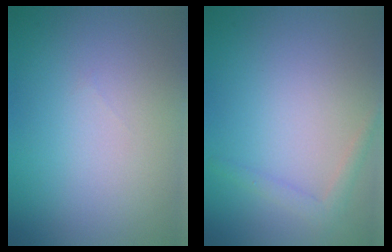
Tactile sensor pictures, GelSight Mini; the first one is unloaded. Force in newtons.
{"total": 1.5, "press": 1.5, "slide": 0.1}